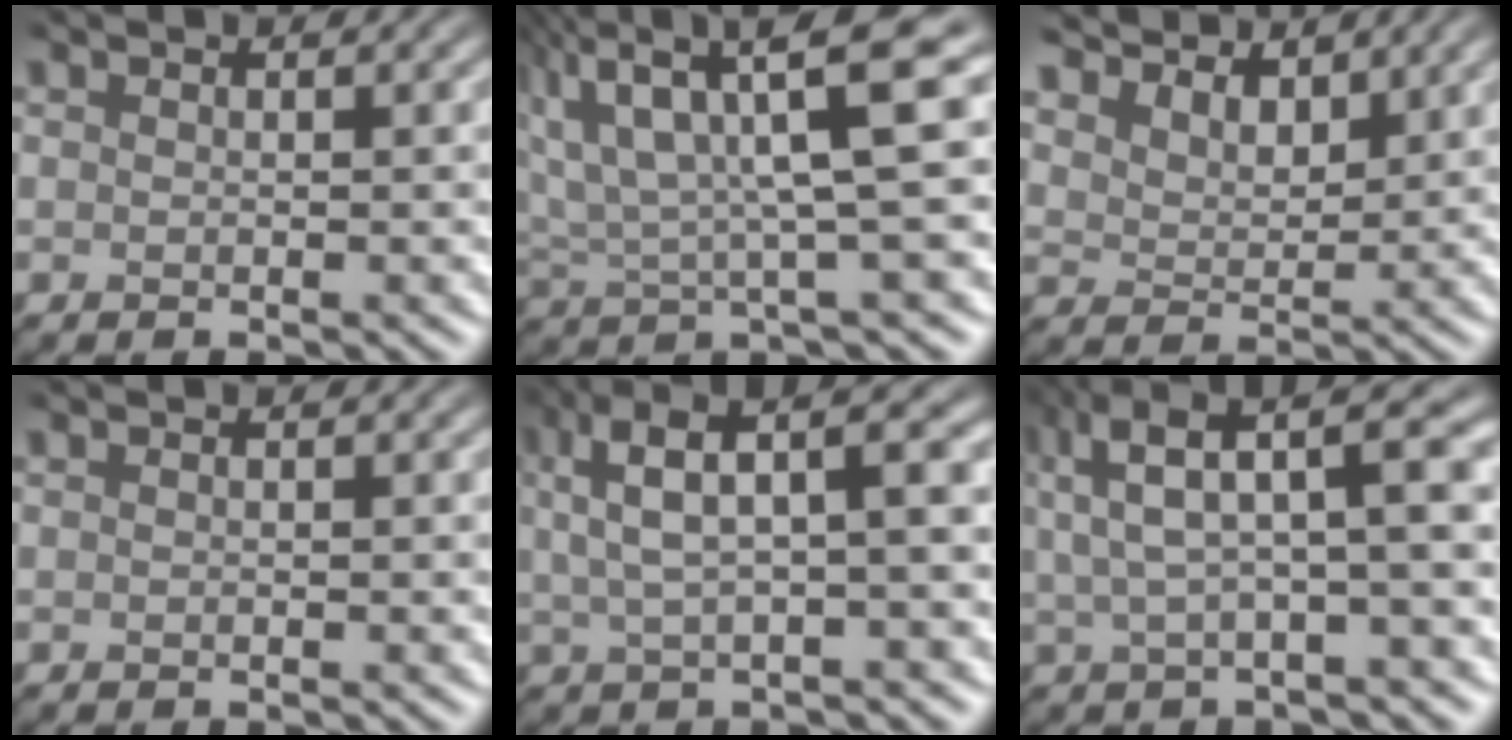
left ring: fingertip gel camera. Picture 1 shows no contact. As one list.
[{"total": 10.0, "force": [3.8, 2.1, 9.0], "torque": [-0.166, 0.024, 0.068]}, {"total": 4.5, "force": [3.8, 2.0, 1.4], "torque": [-0.043, -0.013, 0.068]}, {"total": 0.0}, {"total": 8.1, "force": [2.2, 2.6, 7.3], "torque": [-0.115, 0.031, 0.033]}, {"total": 8.8, "force": [2.8, 2.4, 8.0], "torque": [-0.130, 0.036, 0.046]}]